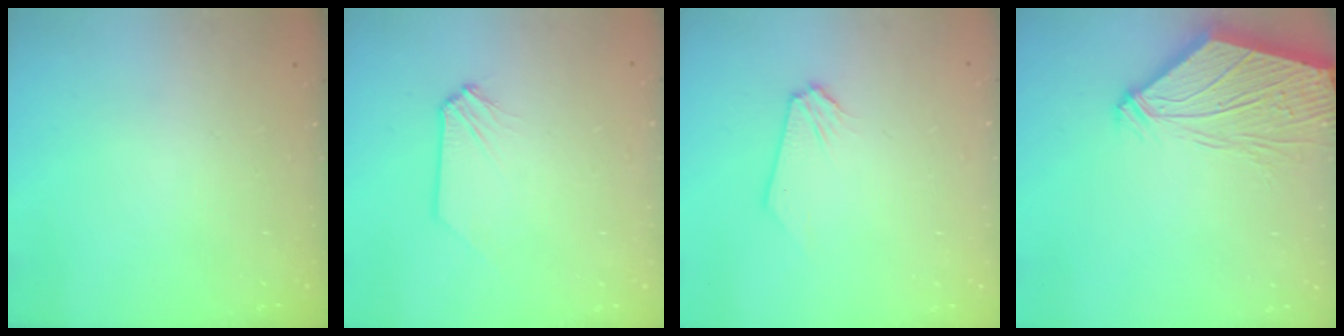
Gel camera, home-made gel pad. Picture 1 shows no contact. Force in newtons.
{"total": 0.0}
{"total": 0.0}
{"total": 10.1, "press": 10.0, "slide": 1.8}